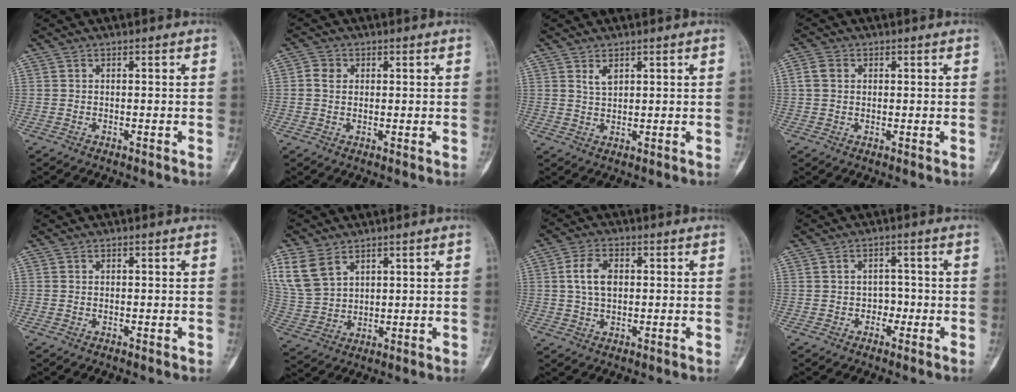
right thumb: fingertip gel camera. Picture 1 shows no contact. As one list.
[{"total": 2.9, "force": [0.5, 2.5, 1.3], "torque": [-0.011, 0.003, 0.006]}, {"total": 2.3, "force": [1.3, 1.1, 1.4], "torque": [-0.022, -0.009, 0.031]}, {"total": 3.4, "force": [0.8, 2.7, 1.8], "torque": [-0.031, 0.006, 0.012]}, {"total": 0.0}, {"total": 9.8, "force": [5.2, 6.5, 5.2], "torque": [-0.099, -0.008, 0.119]}, {"total": 5.9, "force": [0.9, 3.6, 4.6], "torque": [-0.084, 0.004, 0.014]}, {"total": 2.4, "force": [-0.7, 2.0, 1.0], "torque": [0.012, 0.008, -0.017]}]